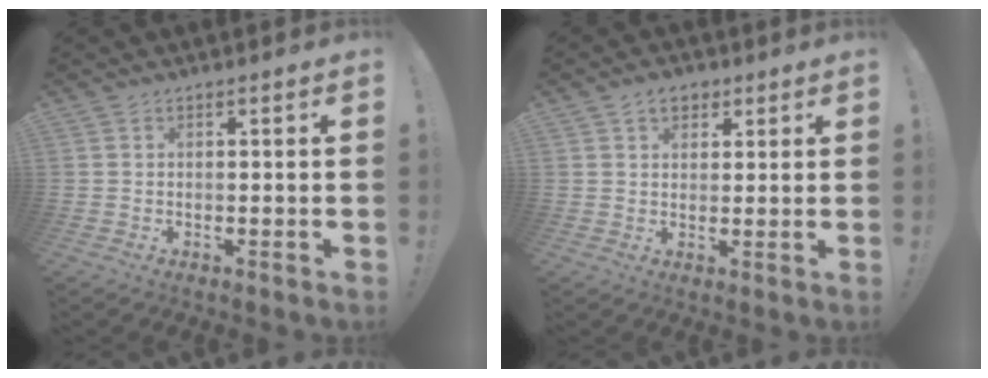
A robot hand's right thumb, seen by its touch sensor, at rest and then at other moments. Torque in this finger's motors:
{"motor_torque": [0.00, 0.83, -0.07, 0.08, -0.03]}